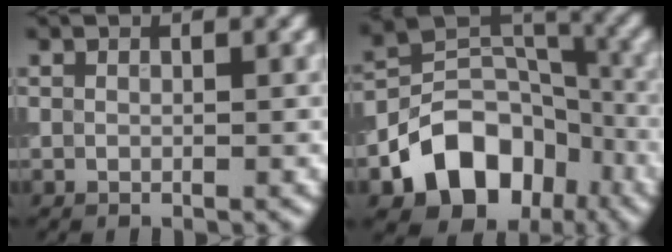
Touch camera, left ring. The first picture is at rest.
{"total": 9.6, "force": [-5.0, 6.8, 4.6], "torque": [-0.062, 0.000, -0.085]}